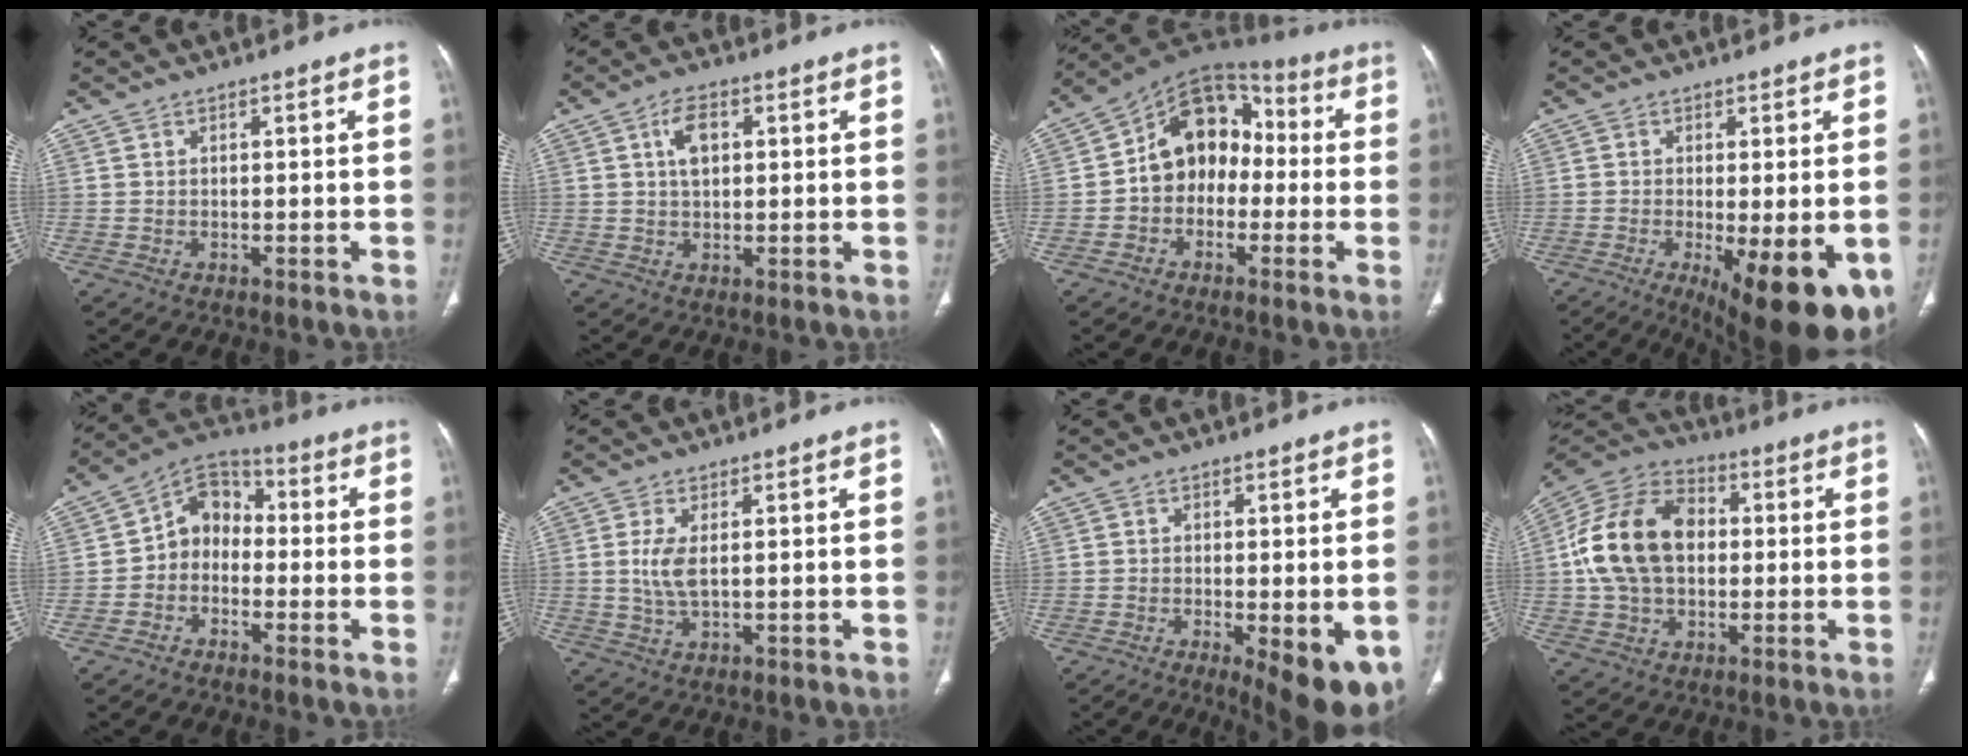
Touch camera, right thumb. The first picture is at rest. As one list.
[{"total": 5.1, "force": [1.4, 3.0, 3.9], "torque": [-0.061, 0.005, 0.023]}, {"total": 13.4, "force": [-1.1, 10.4, 8.5], "torque": [-0.087, 0.052, -0.037]}, {"total": 15.7, "force": [-6.2, 5.1, 13.5], "torque": [-0.152, -0.021, -0.080]}, {"total": 8.3, "force": [-1.5, 6.8, 4.5], "torque": [-0.041, 0.039, -0.051]}, {"total": 4.1, "force": [0.5, 1.5, 3.8], "torque": [-0.095, -0.007, 0.013]}, {"total": 11.7, "force": [-5.2, 3.9, 9.8], "torque": [-0.110, -0.013, -0.068]}, {"total": 18.1, "force": [1.2, 12.8, 12.8], "torque": [-0.221, 0.026, 0.015]}]